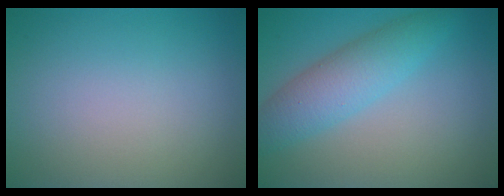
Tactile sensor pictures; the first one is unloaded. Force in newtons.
{"total": 4.5, "press": 4.5, "slide": 0.1}